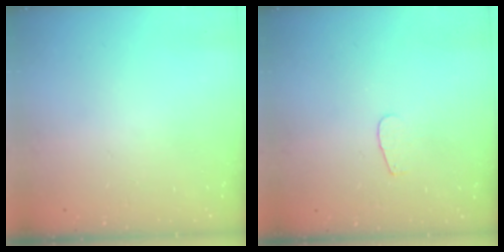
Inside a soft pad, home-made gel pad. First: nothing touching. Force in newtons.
{"total": 3.7, "press": 3.7, "slide": 0.4}